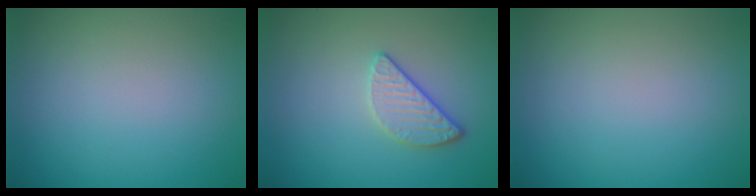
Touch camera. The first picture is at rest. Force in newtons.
{"total": 2.4, "press": 2.1, "slide": 1.1}
{"total": 0.0}